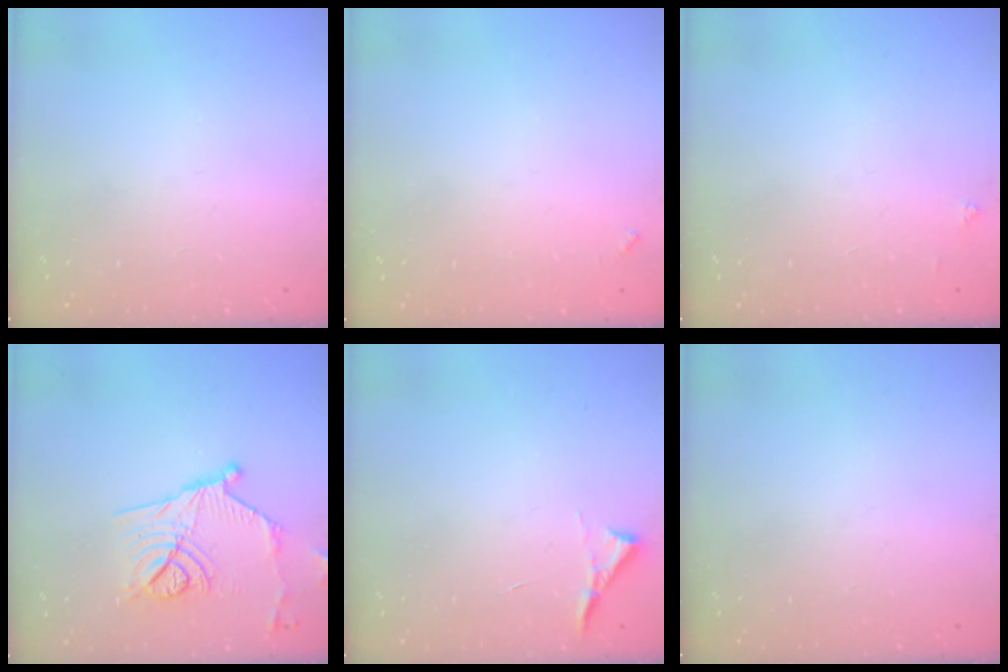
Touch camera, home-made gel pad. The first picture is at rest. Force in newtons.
{"total": 3.5, "press": 3.5, "slide": 0.2}
{"total": 3.8, "press": 3.8, "slide": 0.4}
{"total": 14.8, "press": 14.6, "slide": 2.2}
{"total": 3.6, "press": 3.6, "slide": 0.5}
{"total": 0.0}